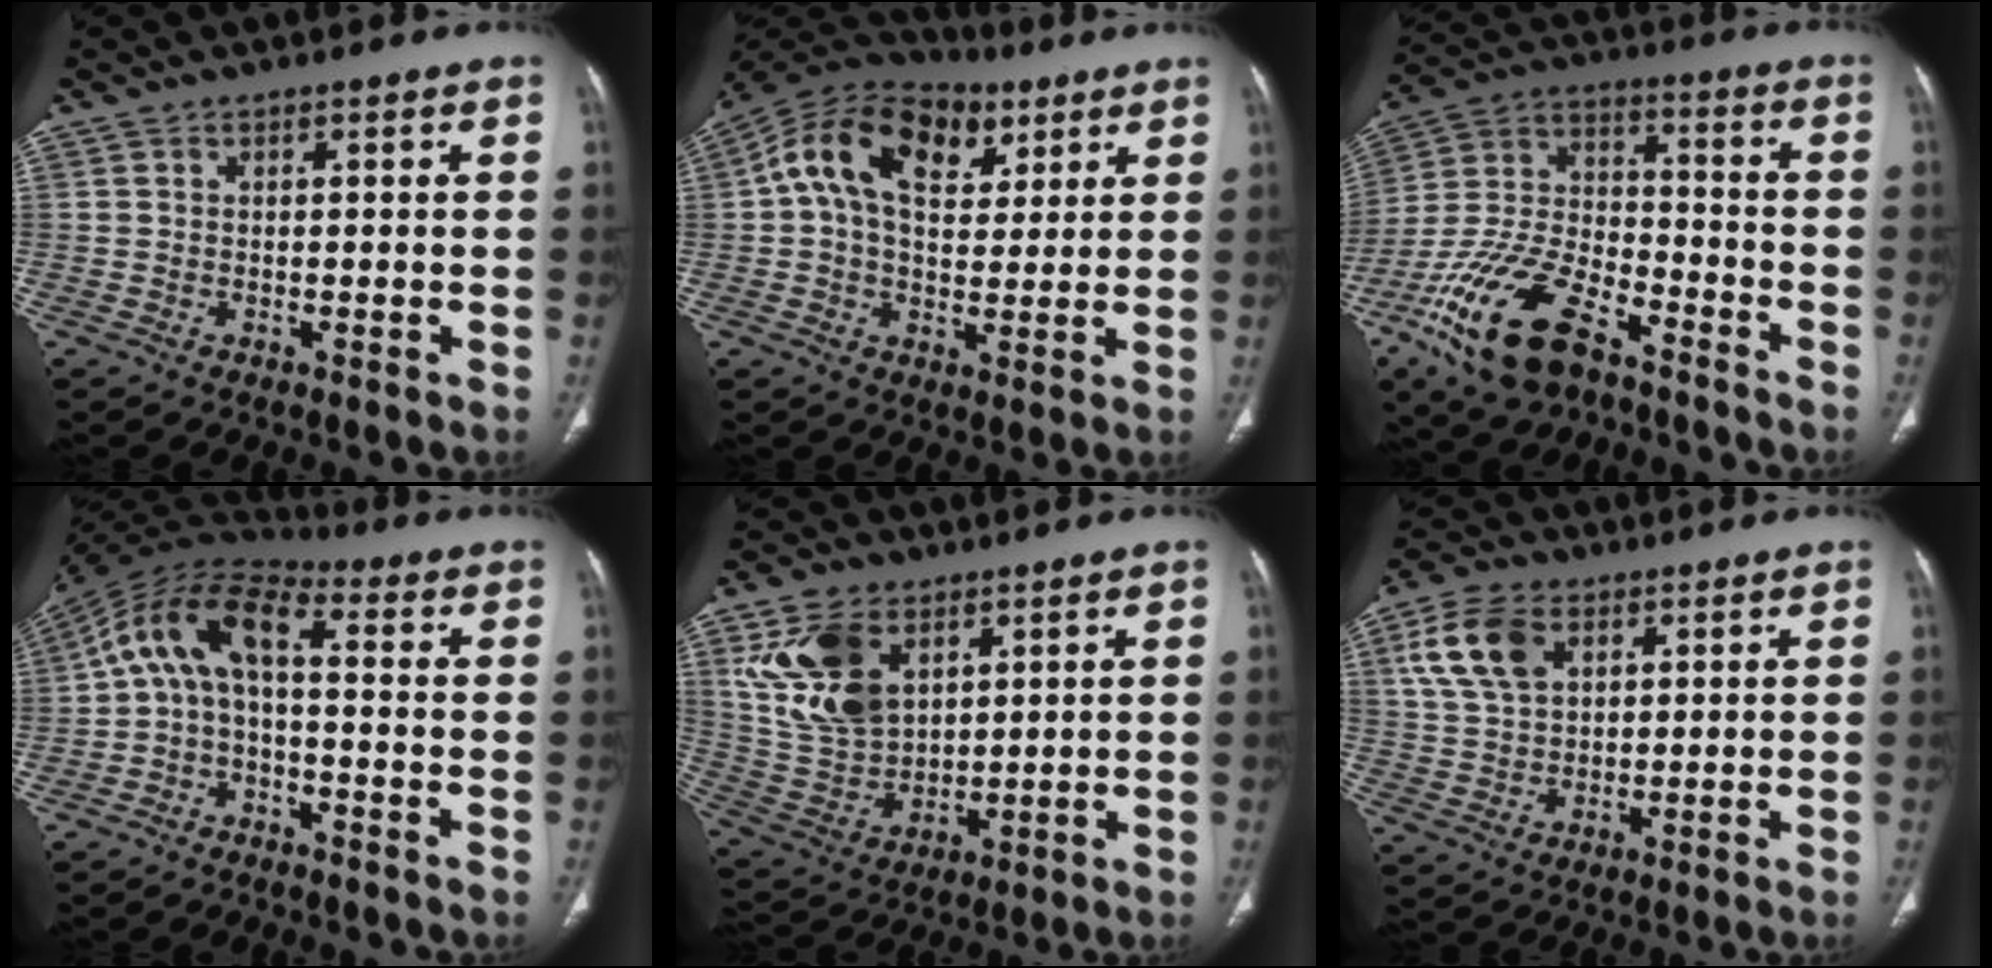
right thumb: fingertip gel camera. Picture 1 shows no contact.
{"total": 17.1, "force": [5.7, 10.9, 11.9], "torque": [-0.189, 0.011, 0.086]}
{"total": 19.7, "force": [-11.6, 9.4, 12.8], "torque": [-0.257, 0.053, -0.215]}
{"total": 10.7, "force": [-1.0, 5.1, 9.4], "torque": [-0.175, 0.053, -0.032]}
{"total": 14.8, "force": [6.3, 9.5, 9.5], "torque": [-0.168, -0.024, 0.142]}
{"total": 10.4, "force": [4.2, 6.4, 6.9], "torque": [-0.128, -0.002, 0.084]}